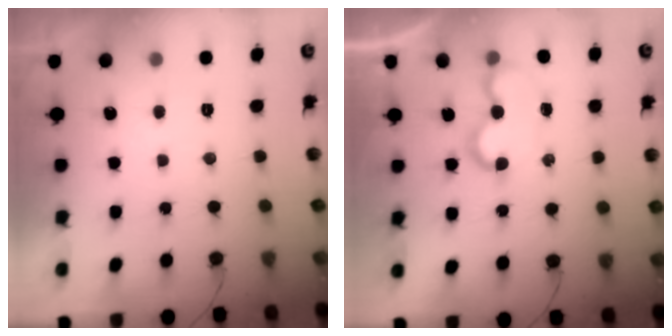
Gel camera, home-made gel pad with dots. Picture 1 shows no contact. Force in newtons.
{"total": 6.6, "press": 6.5, "slide": 0.7}